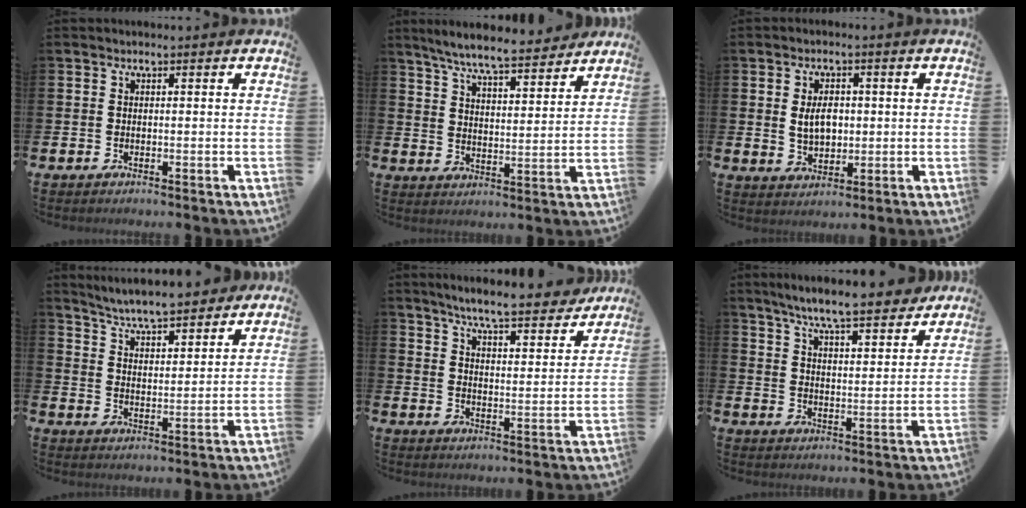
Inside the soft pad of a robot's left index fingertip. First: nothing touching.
{"total": 7.6, "force": [7.1, 0.5, 2.5], "torque": [-0.070, -0.044, 0.124]}
{"total": 4.2, "force": [0.8, 2.6, 3.1], "torque": [-0.051, 0.006, 0.009]}
{"total": 6.5, "force": [6.3, 0.5, 1.3], "torque": [-0.048, -0.043, 0.109]}
{"total": 7.3, "force": [6.9, 0.3, 2.3], "torque": [-0.059, -0.047, 0.116]}
{"total": 8.1, "force": [7.6, 0.3, 2.9], "torque": [-0.072, -0.051, 0.131]}